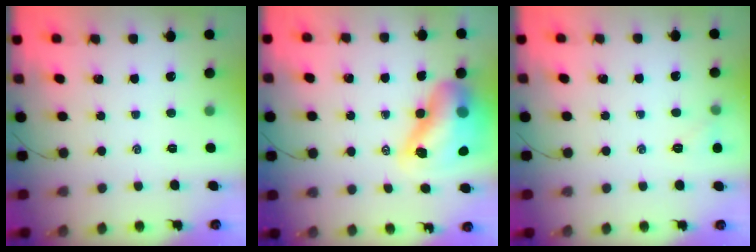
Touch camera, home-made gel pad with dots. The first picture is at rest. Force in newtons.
{"total": 16.2, "press": 15.5, "slide": 4.5}
{"total": 4.8, "press": 4.6, "slide": 1.4}